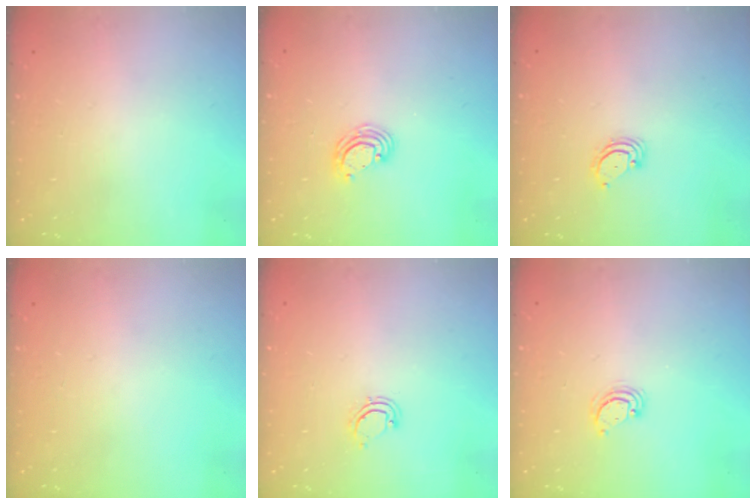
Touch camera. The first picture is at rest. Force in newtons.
{"total": 4.8, "press": 4.8, "slide": 0.2}
{"total": 2.8, "press": 2.8, "slide": 0.3}
{"total": 0.0}
{"total": 4.6, "press": 4.6, "slide": 0.3}
{"total": 3.3, "press": 3.3, "slide": 0.3}